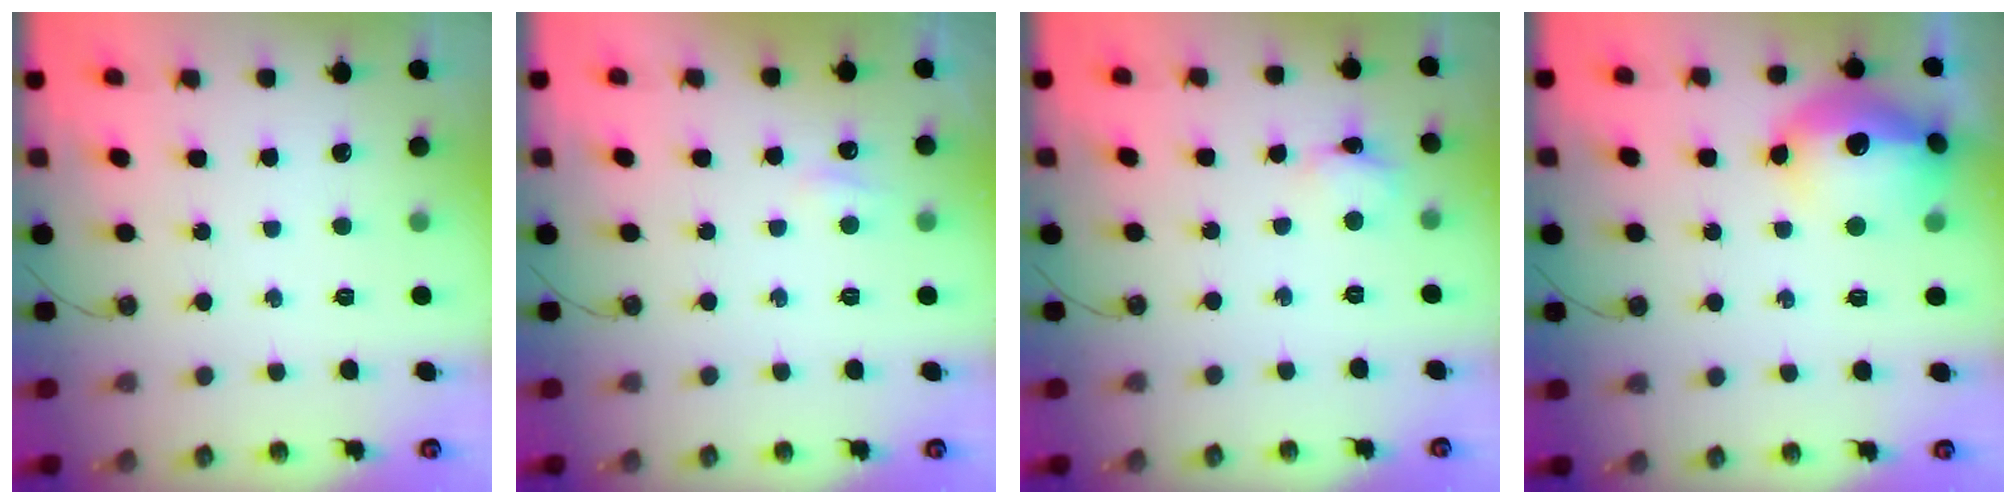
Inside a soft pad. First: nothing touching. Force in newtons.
{"total": 3.7, "press": 3.7, "slide": 0.5}
{"total": 3.5, "press": 3.4, "slide": 0.3}
{"total": 18.5, "press": 18.4, "slide": 1.5}